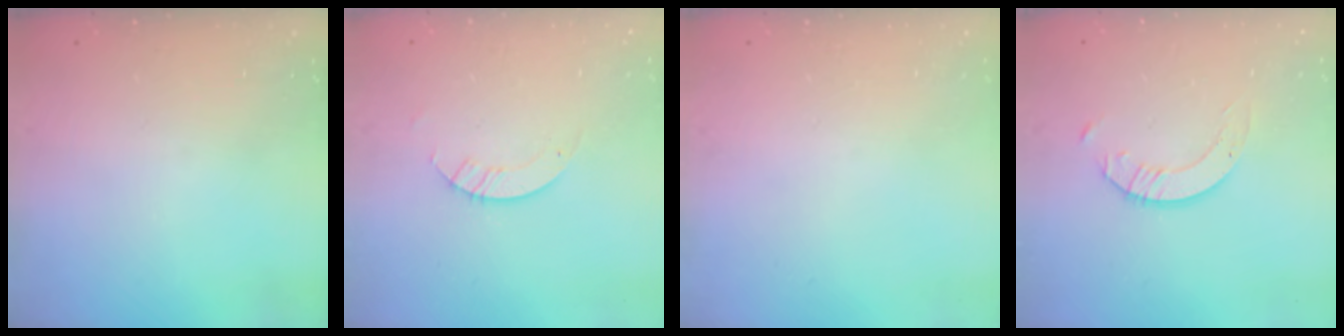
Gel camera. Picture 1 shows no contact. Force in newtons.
{"total": 2.8, "press": 2.8, "slide": 0.2}
{"total": 0.0}
{"total": 2.3, "press": 2.3, "slide": 0.2}